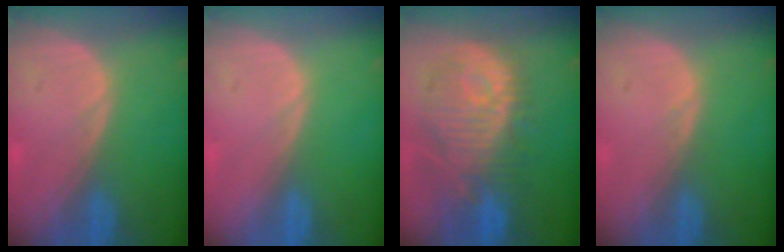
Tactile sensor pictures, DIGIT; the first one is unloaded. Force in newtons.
{"total": 0.0}
{"total": 11.9, "press": 10.8, "slide": 4.9}
{"total": 0.5, "press": 0.5, "slide": 0.0}